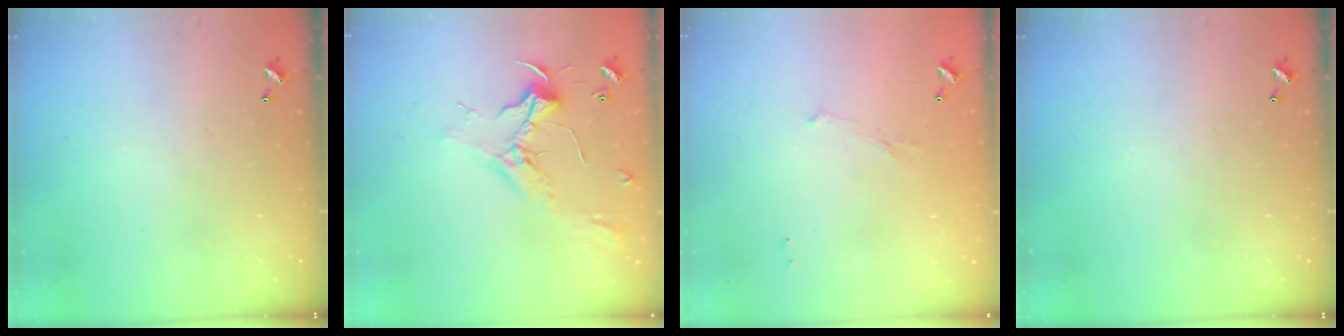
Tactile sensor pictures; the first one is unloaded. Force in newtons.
{"total": 2.3, "press": 2.2, "slide": 0.6}
{"total": 5.2, "press": 5.2, "slide": 0.8}
{"total": 0.0}